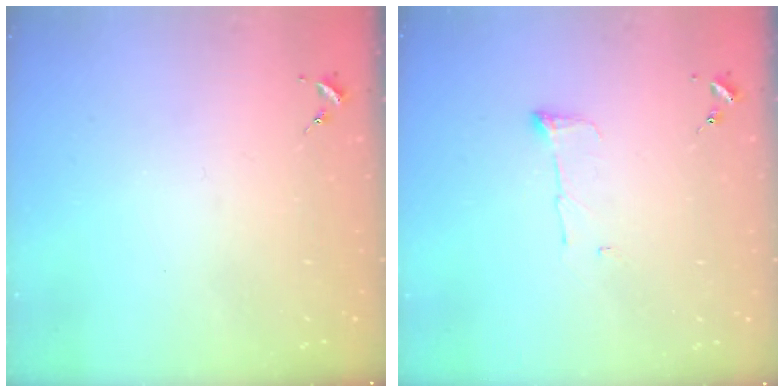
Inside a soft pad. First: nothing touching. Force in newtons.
{"total": 4.8, "press": 4.7, "slide": 0.7}